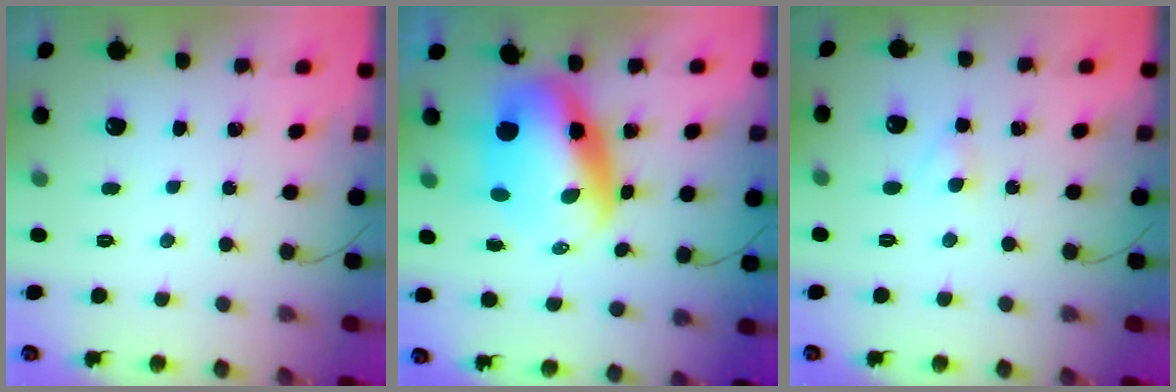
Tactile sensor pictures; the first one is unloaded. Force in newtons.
{"total": 9.8, "press": 9.5, "slide": 2.5}
{"total": 2.4, "press": 2.2, "slide": 1.1}